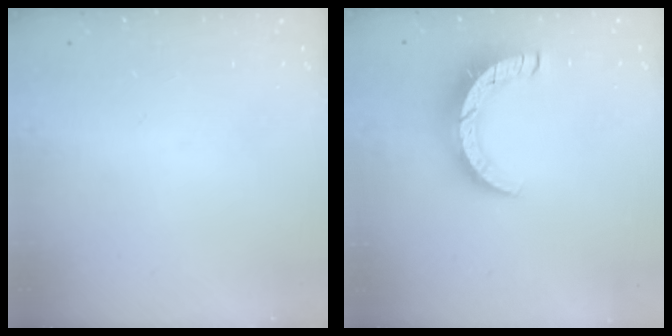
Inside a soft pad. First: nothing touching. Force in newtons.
{"total": 9.9, "press": 9.9, "slide": 0.6}